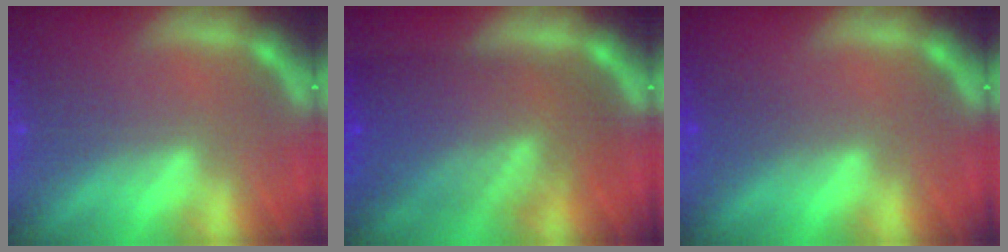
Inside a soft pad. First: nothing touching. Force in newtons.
{"total": 9.5}
{"total": 0.9}